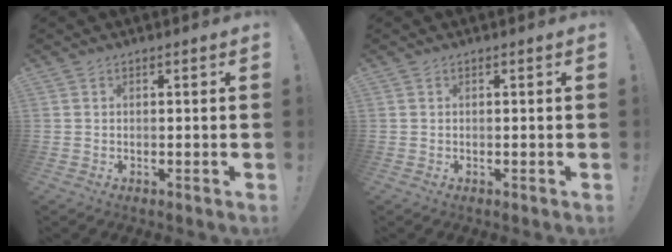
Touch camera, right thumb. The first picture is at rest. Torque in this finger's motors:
{"motor_torque": [0.00, 0.00, -0.06, 0.06, 0.00]}